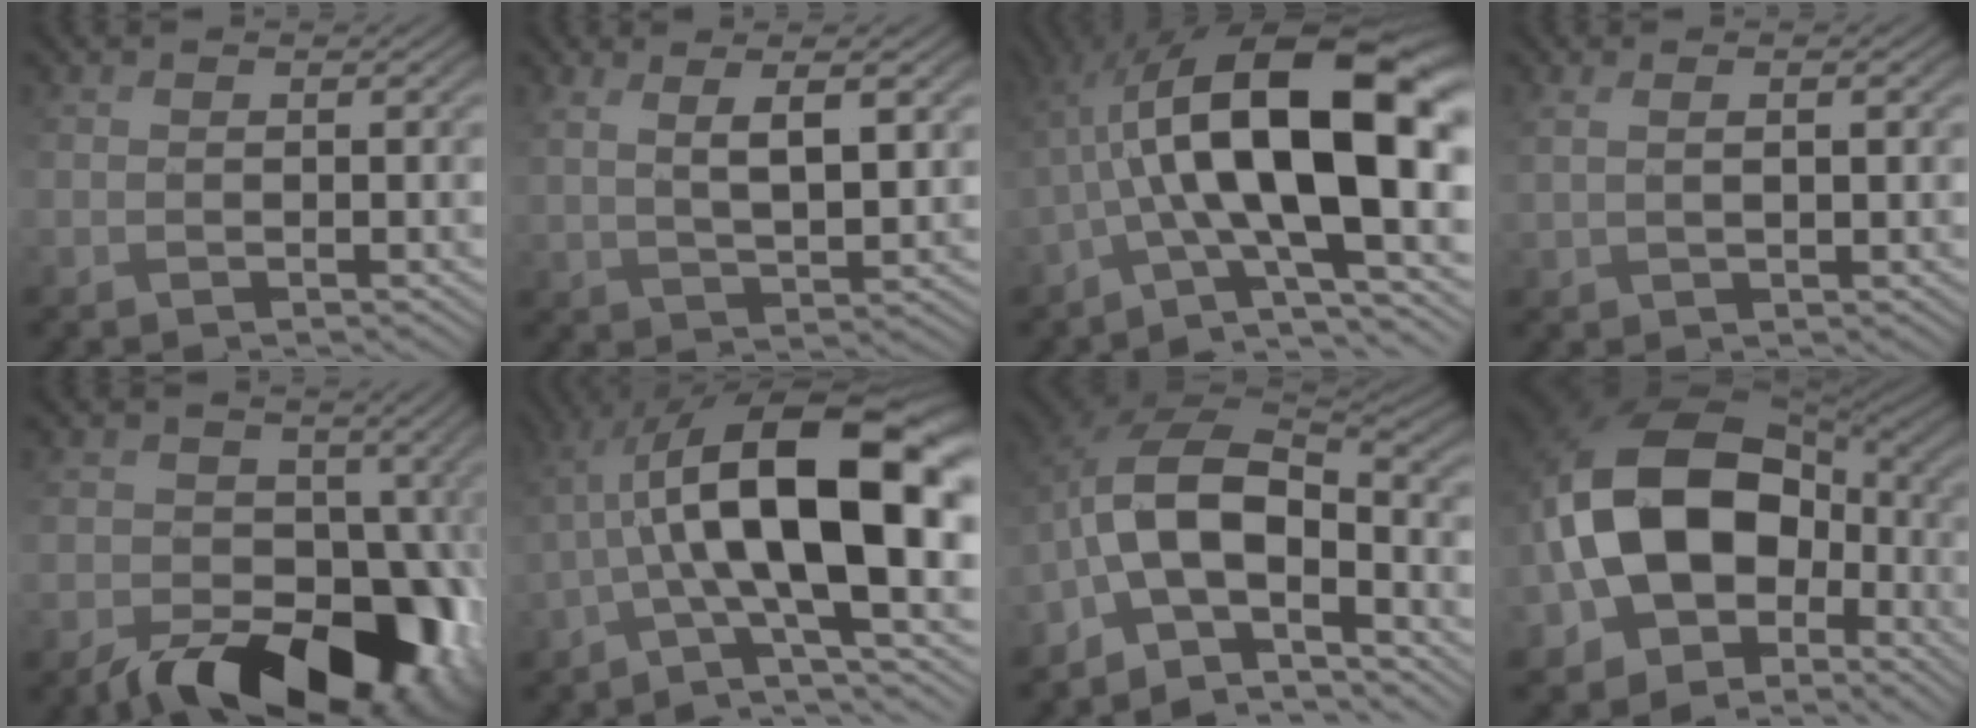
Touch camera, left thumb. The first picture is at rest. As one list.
[{"total": 6.7, "force": [3.2, 2.0, 5.5], "torque": [-0.100, -0.002, 0.060]}, {"total": 17.0, "force": [-0.2, 6.4, 15.8], "torque": [-0.263, 0.035, -0.017]}, {"total": 3.0, "force": [1.2, 0.9, 2.6], "torque": [-0.044, -0.003, 0.021]}, {"total": 14.7, "force": [-5.3, 9.8, 9.6], "torque": [-0.115, -0.039, -0.087]}, {"total": 15.5, "force": [-0.3, 4.8, 14.7], "torque": [-0.252, 0.028, -0.012]}, {"total": 11.3, "force": [-4.7, 5.2, 8.8], "torque": [-0.166, 0.003, -0.105]}, {"total": 16.2, "force": [-3.1, 11.7, 10.8], "torque": [-0.221, -0.010, -0.064]}]